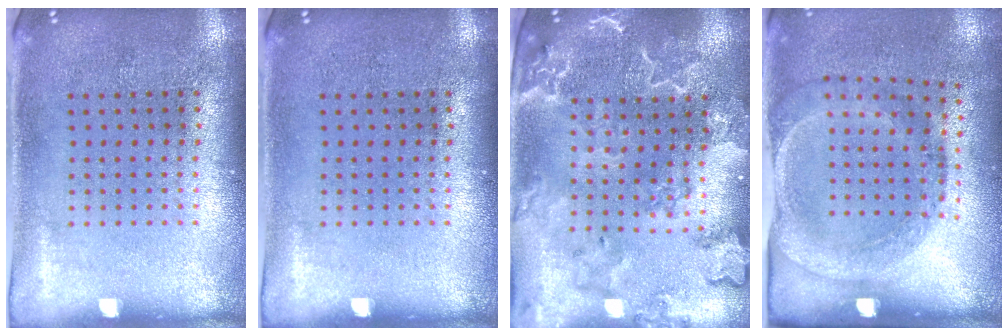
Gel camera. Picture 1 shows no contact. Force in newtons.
{"total": 0.0}
{"total": 2.8, "press": 2.6, "slide": 1.0}
{"total": 1.8, "press": 1.1, "slide": 1.4}